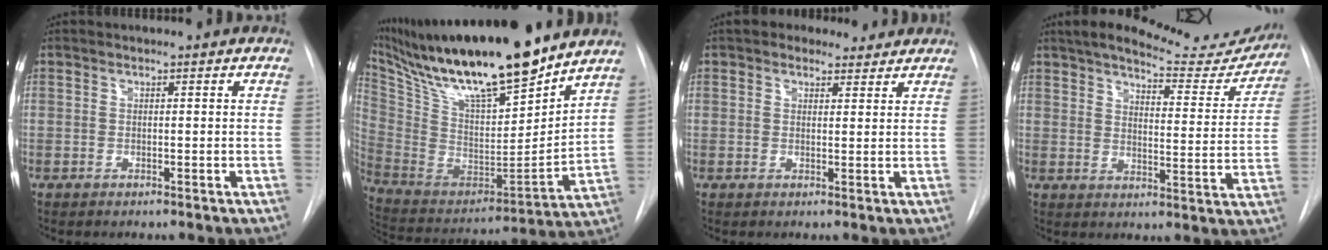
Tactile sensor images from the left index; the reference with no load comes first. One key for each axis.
{"total": 26.3, "fx": 21.0, "fy": 3.8, "fz": 15.4, "tx": -0.293, "ty": -0.010, "tz": 0.362}
{"total": 4.7, "fx": 4.0, "fy": 2.4, "fz": 0.9, "tx": -0.004, "ty": 0.013, "tz": 0.051}
{"total": 17.4, "fx": 15.7, "fy": 4.1, "fz": 6.4, "tx": -0.083, "ty": -0.022, "tz": 0.195}